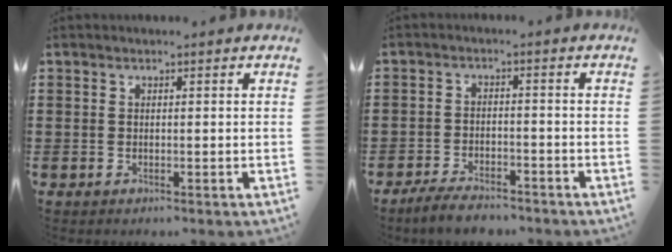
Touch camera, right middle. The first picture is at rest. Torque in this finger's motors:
{"motor_torque": [0.05, -0.01, 0.26, 0.05]}